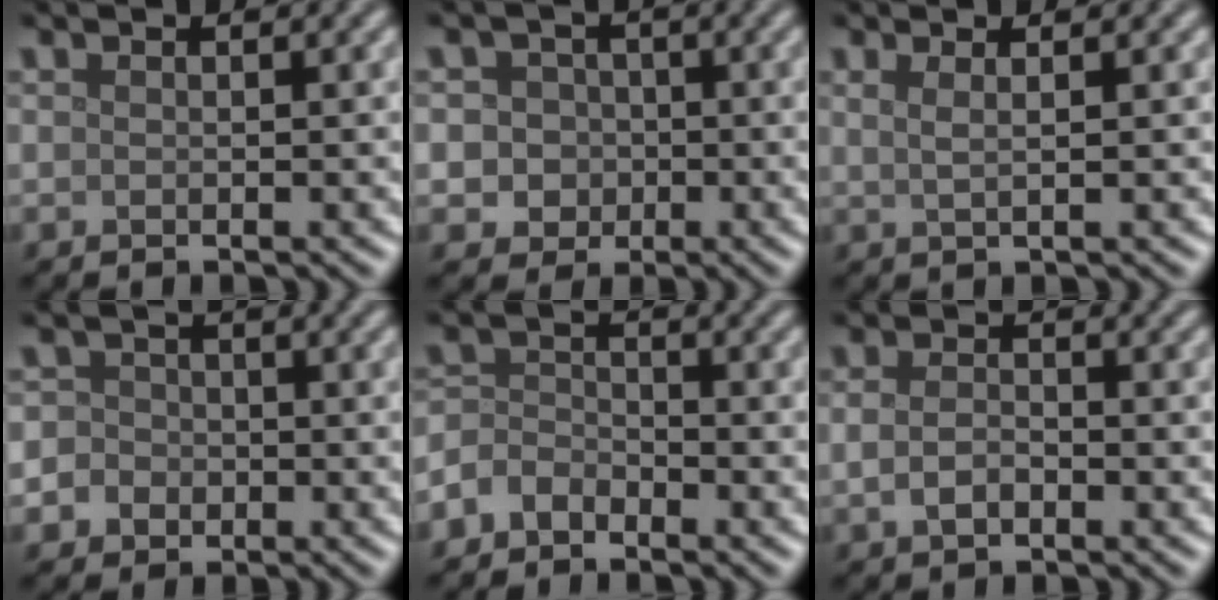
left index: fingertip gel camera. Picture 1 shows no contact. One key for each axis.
{"total": 4.3, "fx": -0.1, "fy": 4.1, "fz": 1.4, "tx": 0.003, "ty": 0.025, "tz": -0.019}
{"total": 2.3, "fx": 1.1, "fy": 1.1, "fz": 1.8, "tx": -0.015, "ty": 0.001, "tz": -0.005}
{"total": 4.0, "fx": -1.0, "fy": 3.7, "fz": 0.9, "tx": 0.011, "ty": 0.015, "tz": -0.040}
{"total": 2.6, "fx": -1.7, "fy": 1.7, "fz": 0.9, "tx": -0.017, "ty": 0.008, "tz": -0.045}
{"total": 1.8, "fx": -0.5, "fy": 1.1, "fz": 1.3, "tx": -0.031, "ty": -0.001, "tz": -0.013}